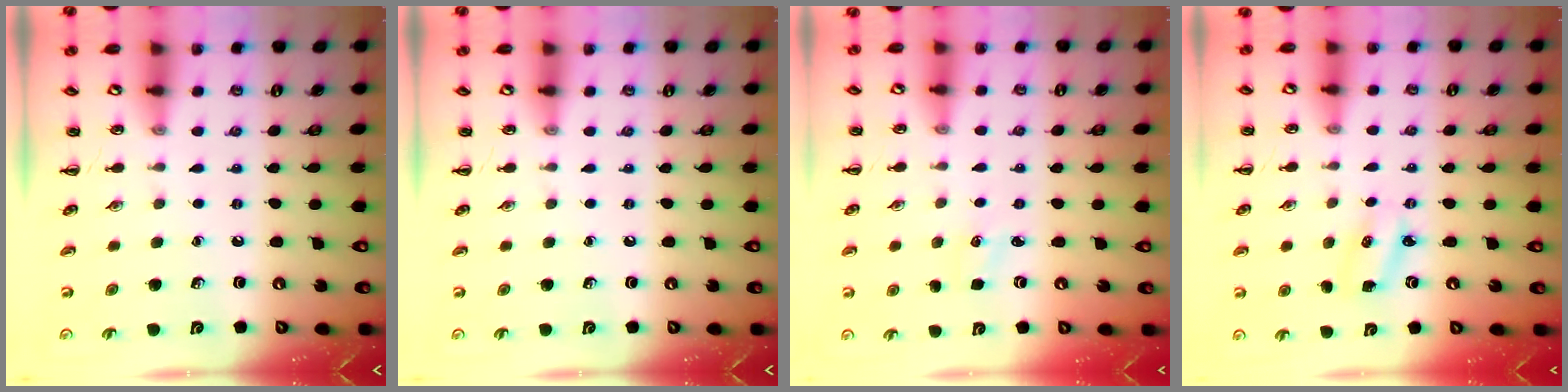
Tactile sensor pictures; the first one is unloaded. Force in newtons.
{"total": 0.0}
{"total": 1.5, "press": 1.4, "slide": 0.4}
{"total": 2.6, "press": 2.6, "slide": 0.5}